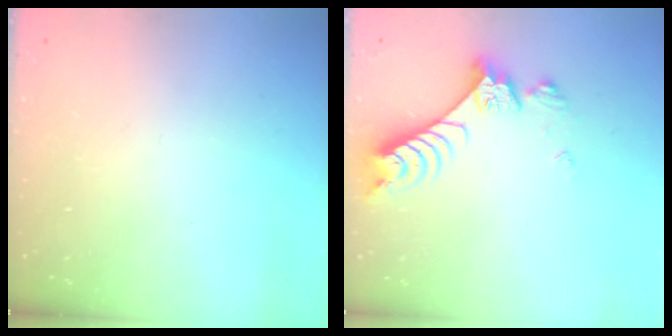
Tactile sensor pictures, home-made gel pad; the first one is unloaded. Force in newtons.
{"total": 8.1, "press": 8.1, "slide": 0.8}